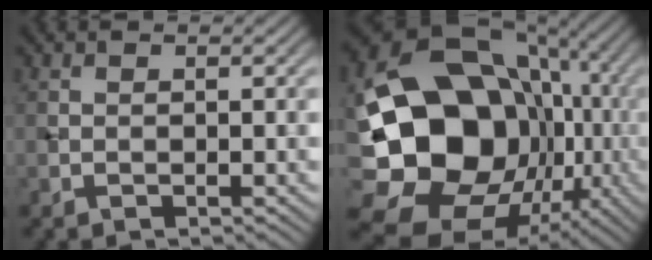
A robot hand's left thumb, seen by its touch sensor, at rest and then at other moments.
{"total": 22.1, "force": [-2.2, 18.1, 12.5], "torque": [-0.249, -0.038, -0.030]}